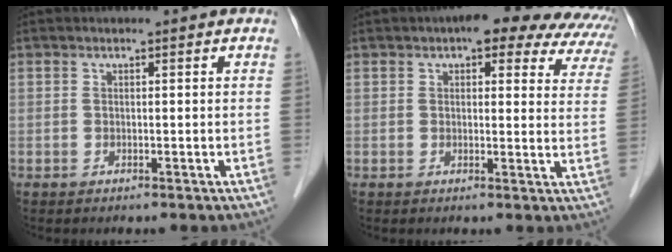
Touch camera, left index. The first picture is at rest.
{"total": 15.5, "force": [12.3, 5.6, 7.6], "torque": [-0.064, 0.018, 0.122]}